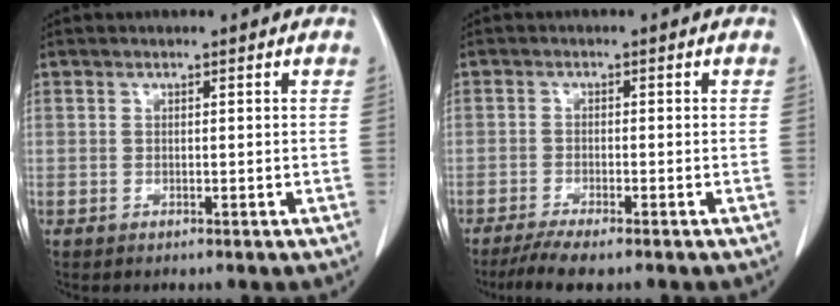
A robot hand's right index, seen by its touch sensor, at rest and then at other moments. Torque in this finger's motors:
{"motor_torque": [0.30, -0.31, 0.17, 0.05]}